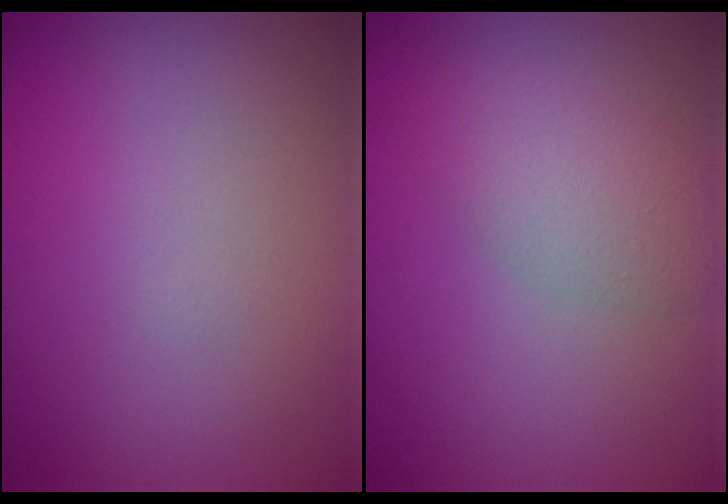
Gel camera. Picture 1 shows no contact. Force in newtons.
{"total": 2.3, "press": 2.3, "slide": 0.2}